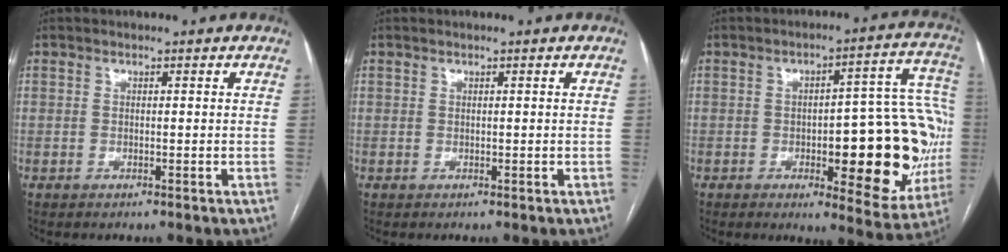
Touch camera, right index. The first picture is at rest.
{"total": 0.0}
{"total": 21.2, "force": [-3.3, 7.3, 19.6], "torque": [-0.190, 0.036, -0.025]}